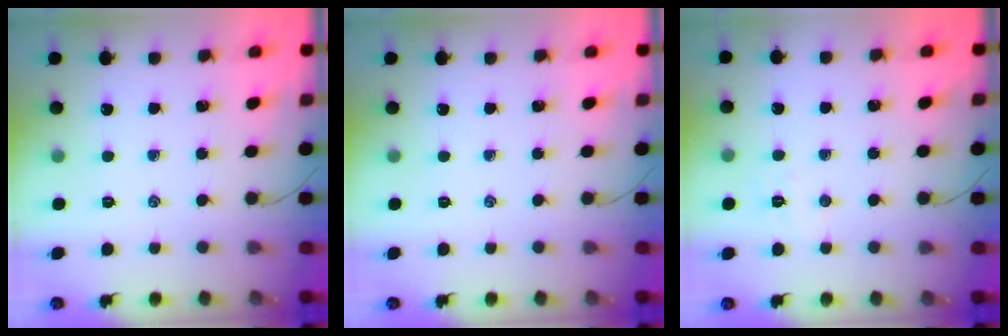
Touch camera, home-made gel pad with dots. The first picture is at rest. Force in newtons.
{"total": 0.0}
{"total": 4.0, "press": 3.9, "slide": 0.9}